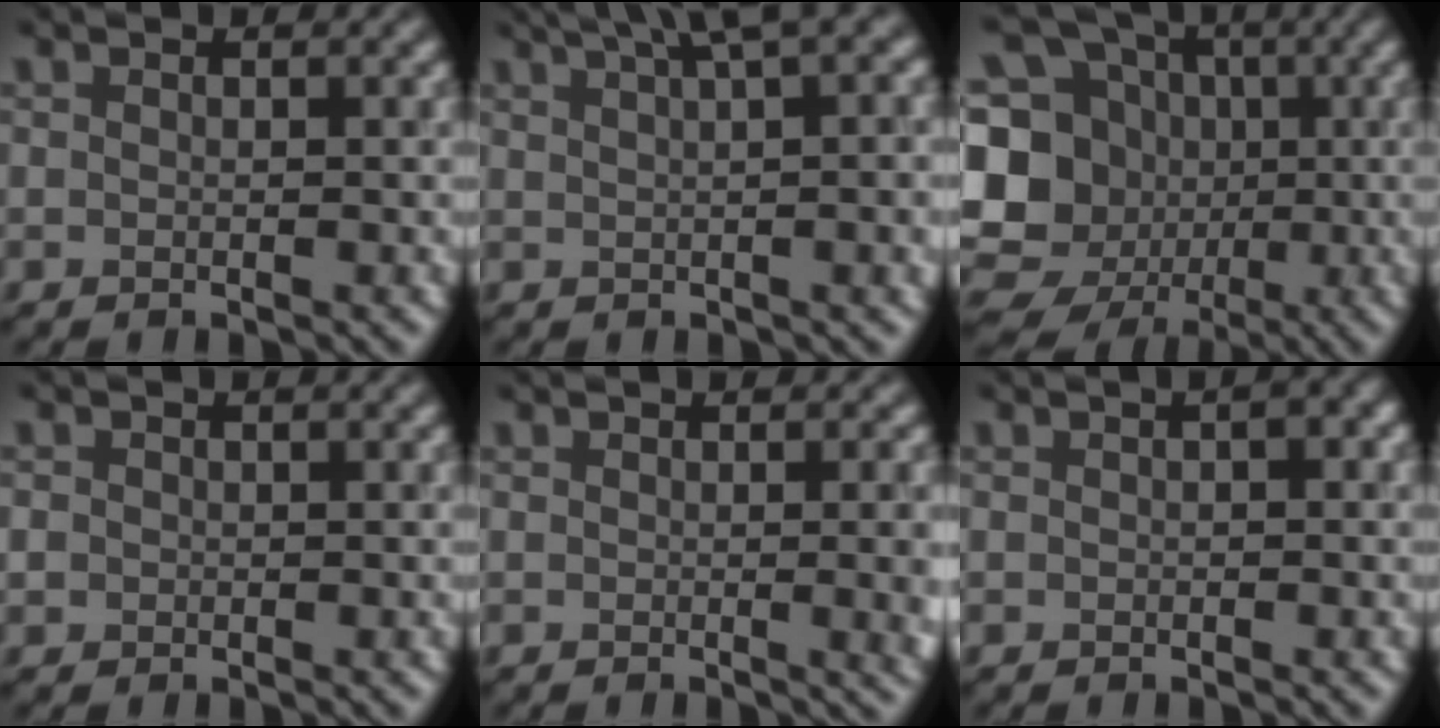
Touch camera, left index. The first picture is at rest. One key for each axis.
{"total": 8.9, "fx": 4.4, "fy": 2.6, "fz": 7.3, "tx": -0.069, "ty": 0.033, "tz": 0.066}
{"total": 17.7, "fx": -2.1, "fy": 16.2, "fz": 6.7, "tx": -0.186, "ty": 0.016, "tz": -0.060}
{"total": 1.3, "fx": 0.1, "fy": 1.2, "fz": 0.3, "tx": 0.004, "ty": -0.001, "tz": -0.002}
{"total": 4.4, "fx": 0.0, "fy": 1.6, "fz": 4.1, "tx": -0.034, "ty": 0.000, "tz": 0.005}
{"total": 1.4, "fx": 0.3, "fy": 0.7, "fz": 1.2, "tx": -0.014, "ty": 0.003, "tz": 0.003}